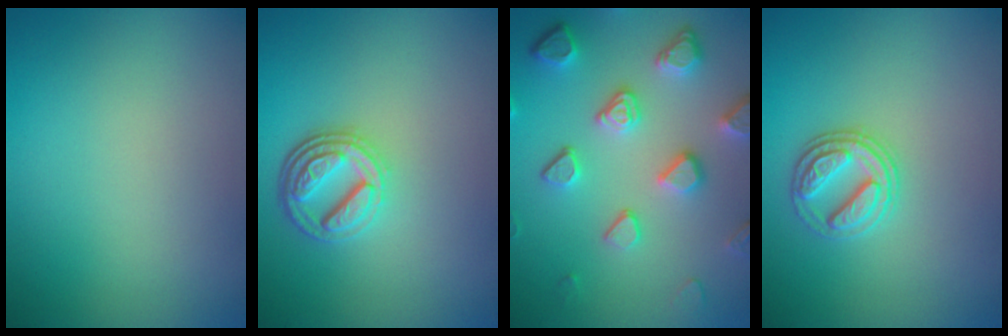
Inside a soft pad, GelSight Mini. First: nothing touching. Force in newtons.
{"total": 4.4, "press": 3.4, "slide": 2.8}
{"total": 5.0, "press": 4.2, "slide": 2.8}
{"total": 2.7, "press": 2.7, "slide": 0.7}